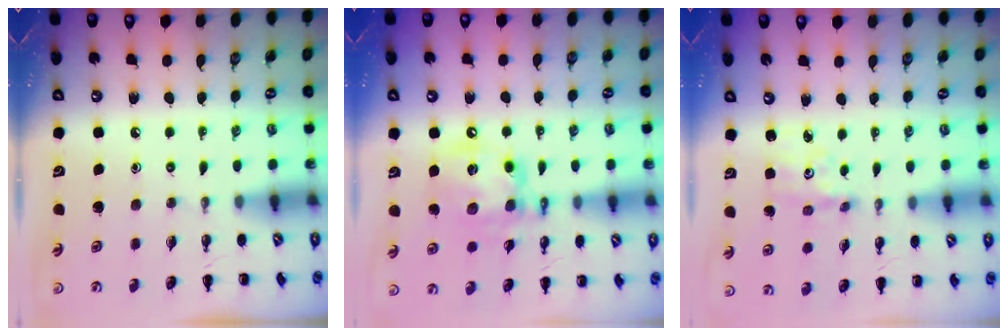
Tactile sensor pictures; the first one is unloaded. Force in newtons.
{"total": 14.1, "press": 13.9, "slide": 2.1}
{"total": 2.9, "press": 2.8, "slide": 0.7}